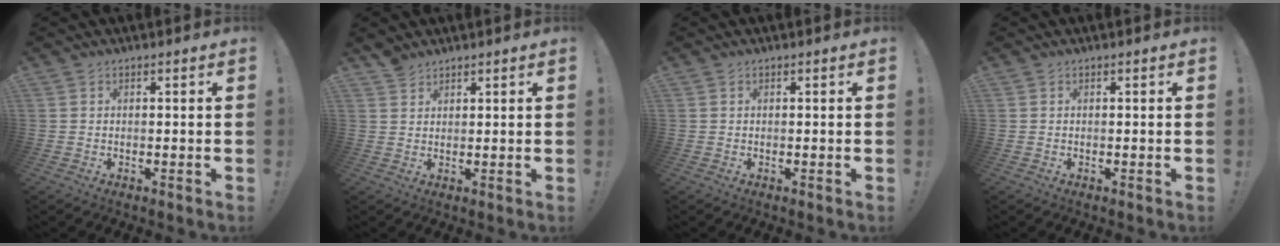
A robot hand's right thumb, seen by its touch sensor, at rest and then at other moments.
{"total": 3.1, "force": [2.6, 1.4, 0.6], "torque": [-0.011, -0.013, 0.052]}
{"total": 0.0}
{"total": 0.0}